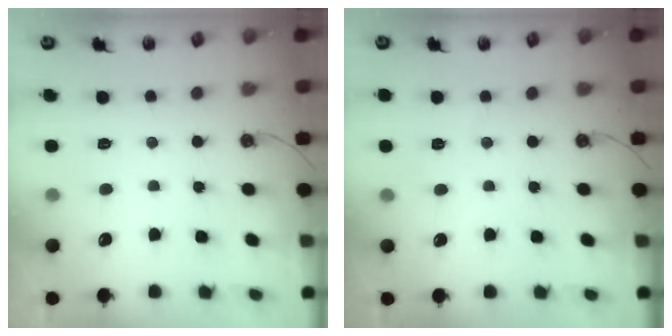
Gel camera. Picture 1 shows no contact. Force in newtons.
{"total": 2.7, "press": 2.4, "slide": 1.1}